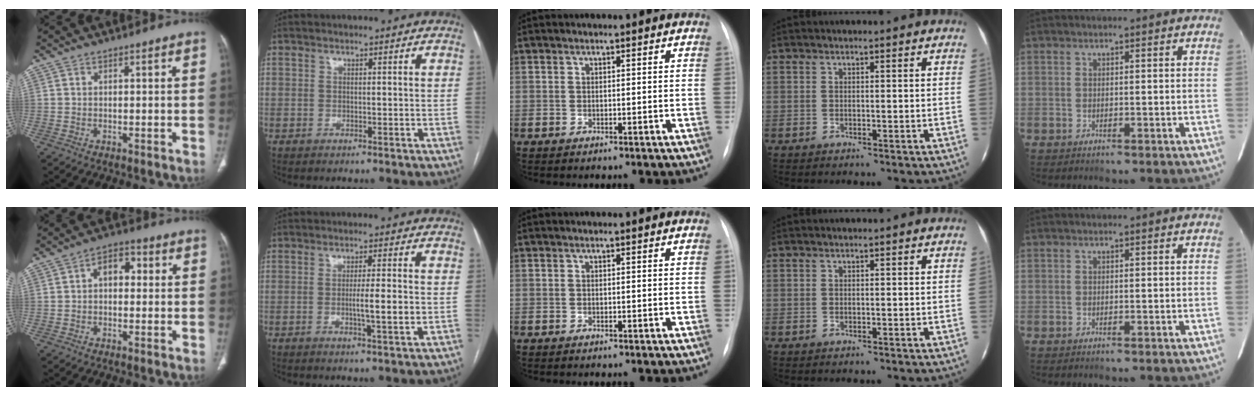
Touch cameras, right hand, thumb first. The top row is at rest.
{"thumb": {"total": 7.5, "force": [1.0, 4.9, 5.6], "torque": [-0.056, 0.027, 0.006]}, "index": {"total": 5.3, "force": [-0.9, 0.1, 5.3], "torque": [-0.087, -0.005, -0.011]}}